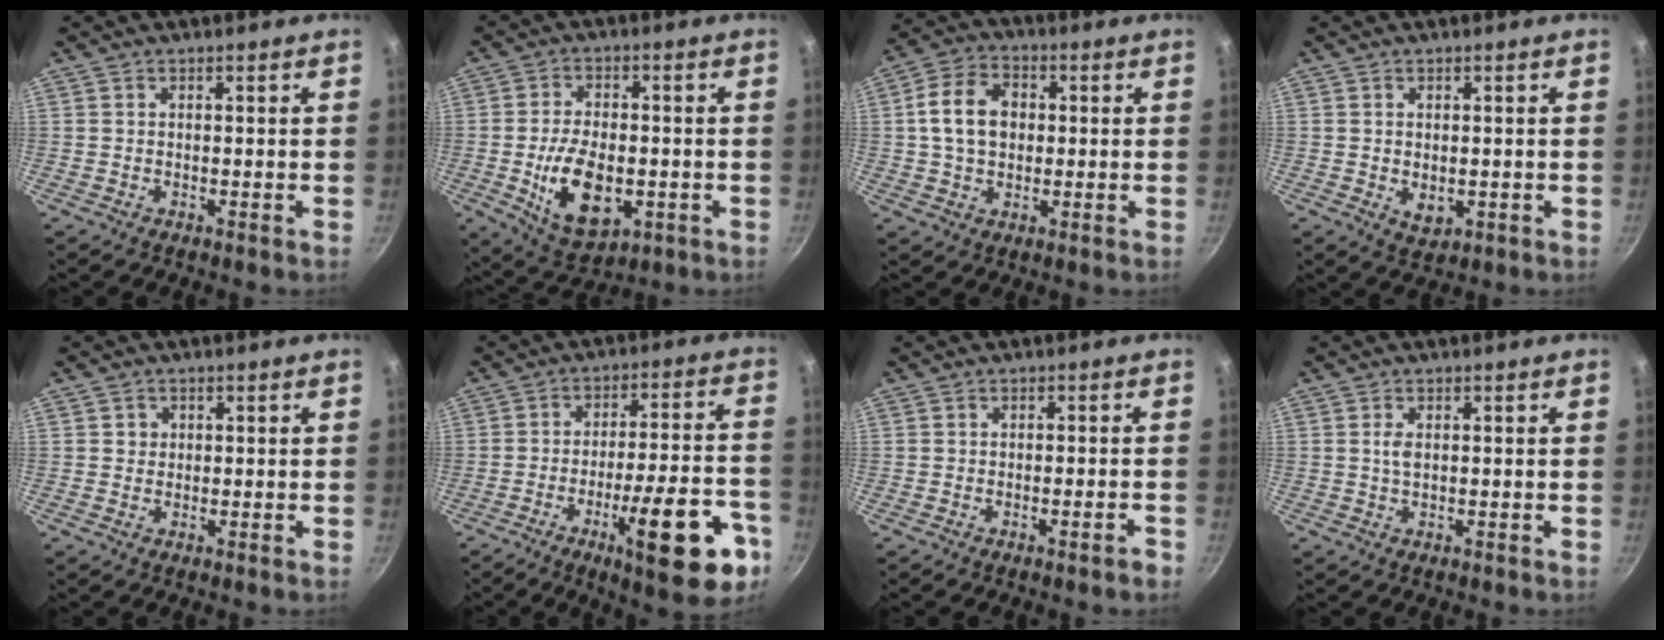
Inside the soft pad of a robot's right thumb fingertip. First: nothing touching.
{"total": 13.3, "force": [-2.7, 7.6, 10.6], "torque": [-0.171, 0.002, -0.033]}
{"total": 10.5, "force": [1.0, 7.9, 6.9], "torque": [-0.108, 0.017, 0.010]}
{"total": 3.5, "force": [-0.2, 2.4, 2.5], "torque": [-0.038, -0.010, 0.002]}
{"total": 1.6, "force": [0.3, 1.5, 0.3], "torque": [0.006, 0.003, 0.003]}
{"total": 19.9, "force": [-9.1, 5.8, 16.7], "torque": [-0.192, 0.044, -0.126]}
{"total": 2.2, "force": [-1.4, 0.1, 1.7], "torque": [-0.023, 0.013, -0.016]}
{"total": 1.7, "force": [0.3, 0.9, 1.4], "torque": [-0.029, -0.001, 0.006]}